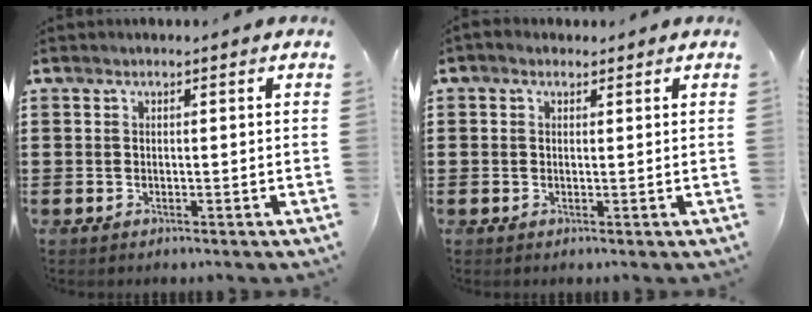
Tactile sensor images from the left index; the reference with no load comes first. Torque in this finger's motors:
{"motor_torque": [1.16, -0.98, -0.41, -0.21]}